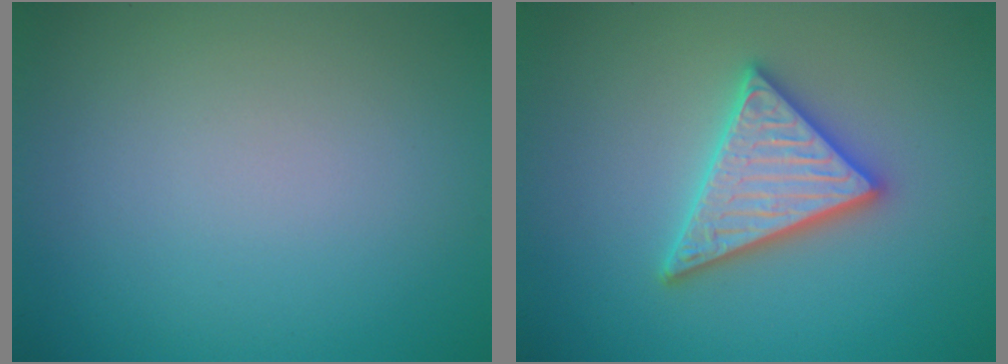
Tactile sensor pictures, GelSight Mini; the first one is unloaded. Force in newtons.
{"total": 5.0, "press": 5.0, "slide": 0.6}